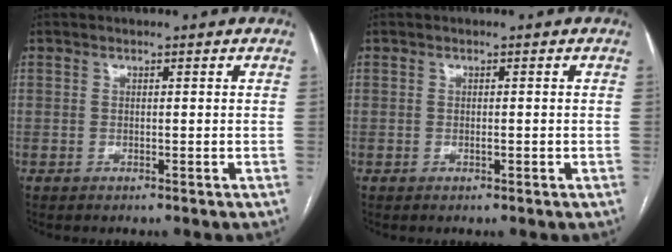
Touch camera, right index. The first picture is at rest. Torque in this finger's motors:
{"motor_torque": [0.05, 0.01, 0.00, 0.05]}